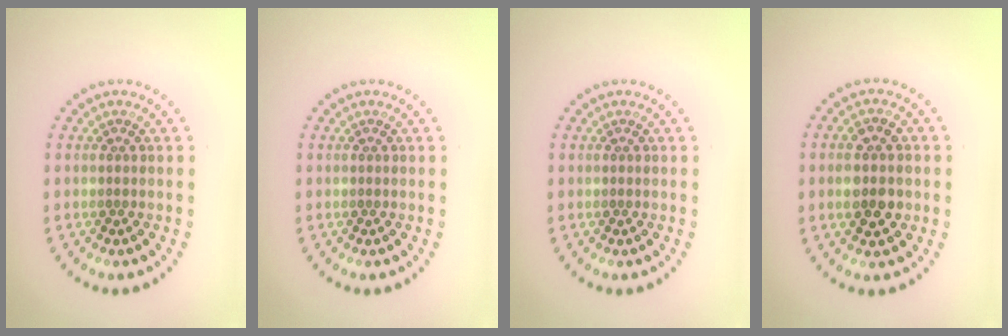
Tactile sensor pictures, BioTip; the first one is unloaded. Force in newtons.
{"total": 0.0}
{"total": 0.0}
{"total": 3.8, "press": 3.7, "slide": 0.2}